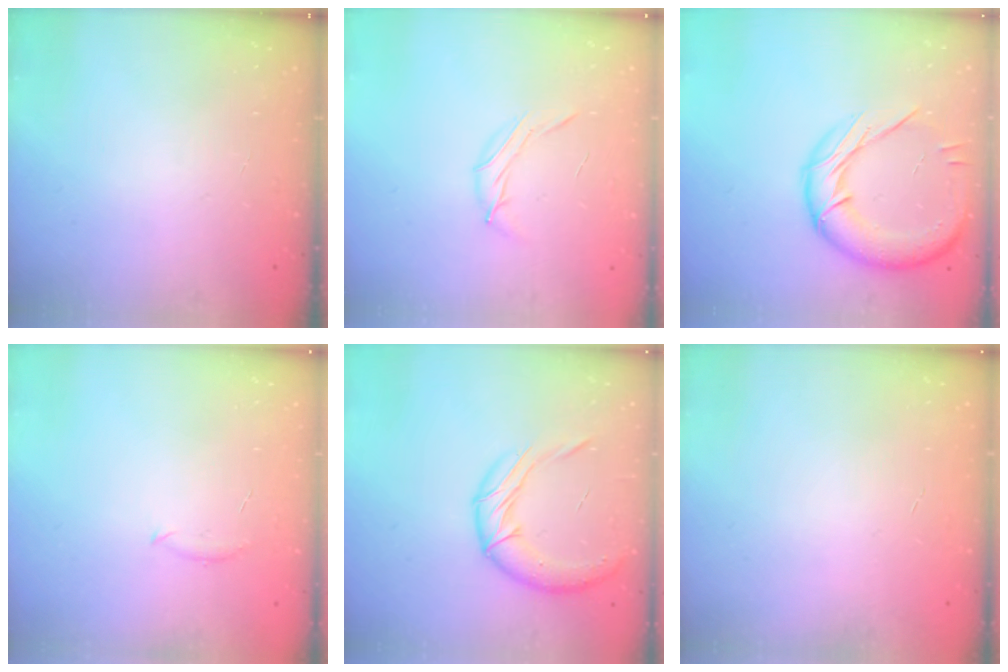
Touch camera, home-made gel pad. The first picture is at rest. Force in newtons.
{"total": 6.8, "press": 6.8, "slide": 0.5}
{"total": 18.0, "press": 17.9, "slide": 2.2}
{"total": 5.5, "press": 5.2, "slide": 1.5}
{"total": 14.7, "press": 14.5, "slide": 2.0}
{"total": 0.0}